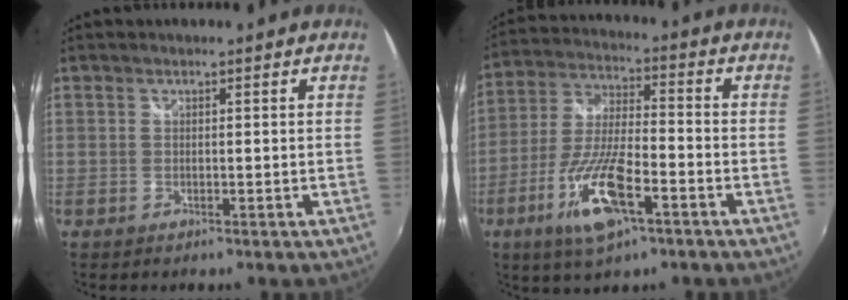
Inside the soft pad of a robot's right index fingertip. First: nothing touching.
{"total": 14.2, "force": [-6.7, 4.1, 11.8], "torque": [-0.253, -0.015, -0.127]}